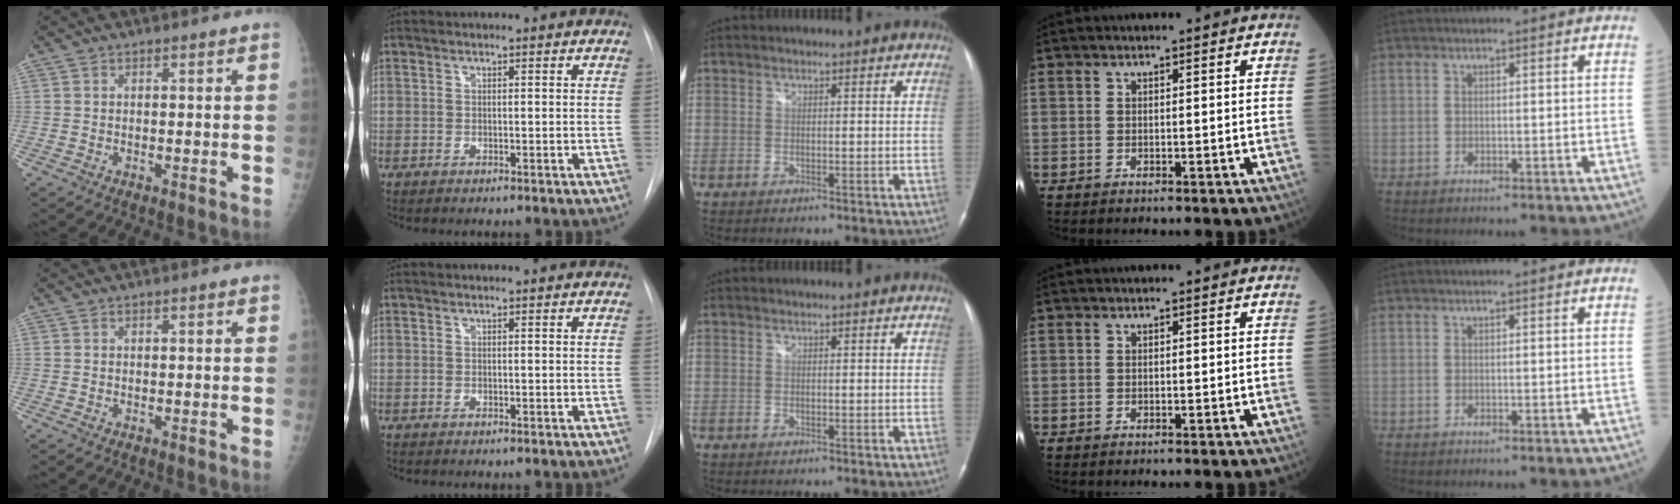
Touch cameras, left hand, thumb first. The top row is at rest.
{}